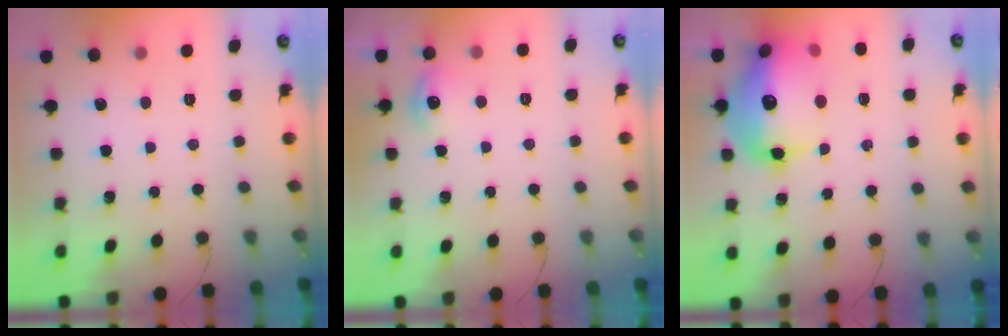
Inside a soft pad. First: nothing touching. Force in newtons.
{"total": 7.6, "press": 7.5, "slide": 1.2}
{"total": 22.4, "press": 22.0, "slide": 4.2}